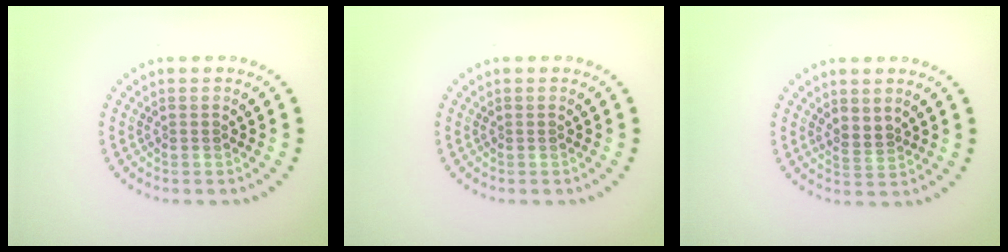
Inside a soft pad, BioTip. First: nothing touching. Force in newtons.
{"total": 0.0}
{"total": 1.4, "press": 1.3, "slide": 0.7}